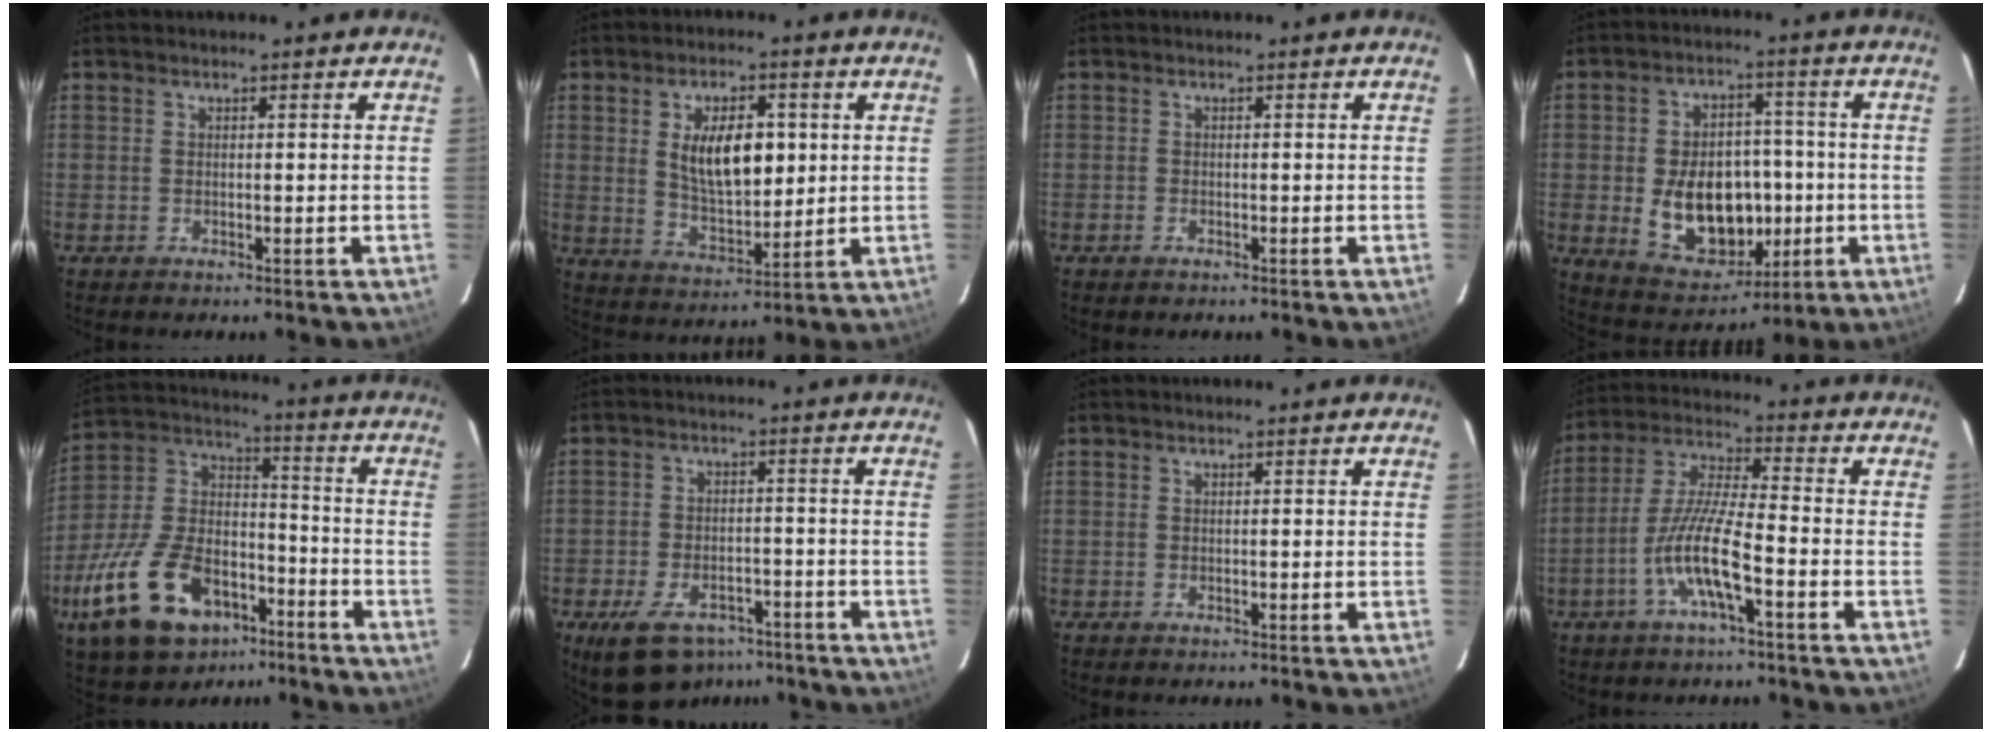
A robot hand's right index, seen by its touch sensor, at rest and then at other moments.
{"total": 11.3, "force": [2.3, 5.4, 9.6], "torque": [-0.170, 0.002, 0.049]}
{"total": 0.8, "force": [-0.6, 0.5, 0.2], "torque": [-0.005, 0.001, -0.011]}
{"total": 15.5, "force": [-2.4, 10.9, 10.8], "torque": [-0.210, 0.008, -0.010]}
{"total": 23.7, "force": [-12.9, 12.8, 15.2], "torque": [-0.323, 0.004, -0.215]}
{"total": 12.9, "force": [-8.6, 7.4, 6.3], "torque": [-0.148, 0.001, -0.125]}
{"total": 0.0}
{"total": 10.2, "force": [-4.5, 1.0, 9.1], "torque": [-0.195, 0.001, -0.088]}